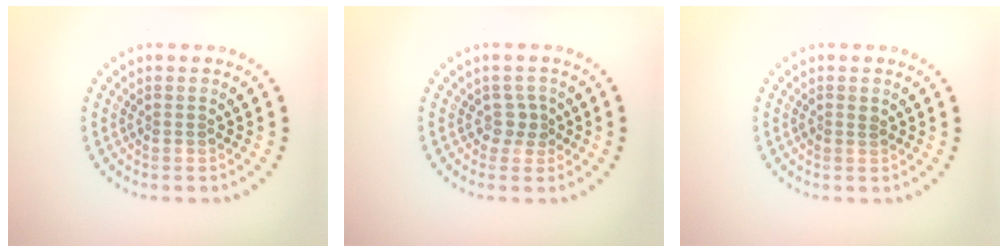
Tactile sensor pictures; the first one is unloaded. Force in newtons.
{"total": 1.5, "press": 1.1, "slide": 1.1}
{"total": 0.7, "press": 0.7, "slide": 0.2}